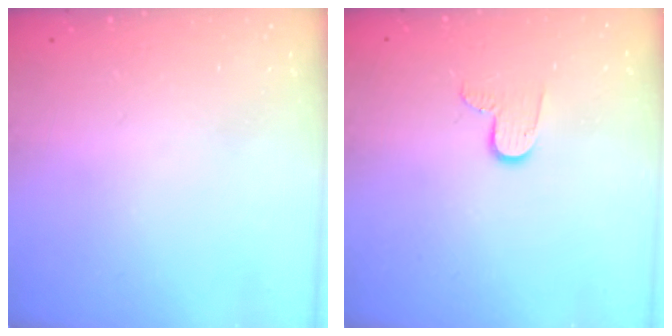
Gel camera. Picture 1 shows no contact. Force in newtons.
{"total": 7.6, "press": 7.6, "slide": 0.6}